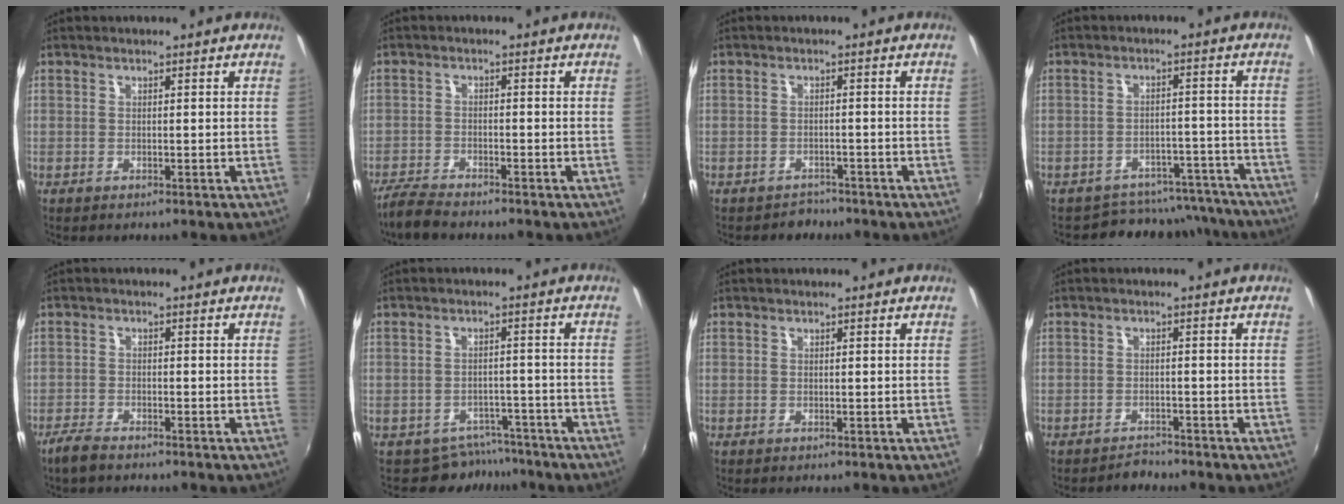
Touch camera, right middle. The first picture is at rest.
{"total": 4.9, "force": [-4.6, 0.7, 1.7], "torque": [-0.055, -0.017, -0.091]}
{"total": 3.1, "force": [-2.7, 1.7, 0.0], "torque": [-0.009, -0.003, -0.042]}
{"total": 14.5, "force": [-13.3, 5.5, 2.2], "torque": [-0.045, 0.031, -0.162]}
{"total": 3.6, "force": [-3.1, 0.9, 1.7], "torque": [-0.055, -0.007, -0.063]}
{"total": 5.5, "force": [-5.2, 1.8, -0.6], "torque": [-0.001, 0.008, -0.082]}
{"total": 0.0}
{"total": 2.3, "force": [-2.2, 0.8, 0.0], "torque": [-0.005, -0.002, -0.038]}